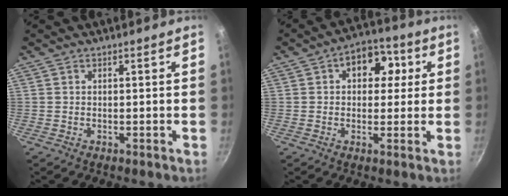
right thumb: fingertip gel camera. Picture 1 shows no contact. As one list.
[{"total": 9.4, "force": [2.5, 6.8, 6.1], "torque": [-0.040, 0.007, 0.021]}]